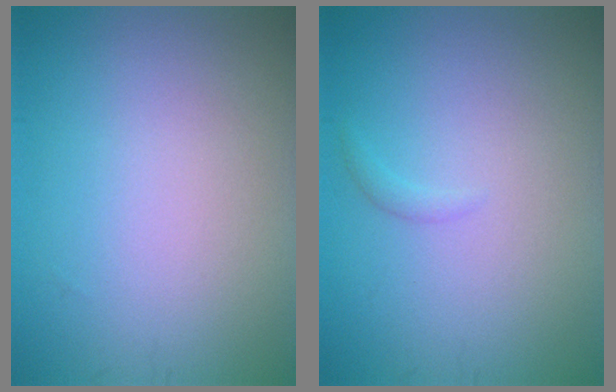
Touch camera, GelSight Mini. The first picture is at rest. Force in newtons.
{"total": 0.6, "press": 0.6, "slide": 0.1}